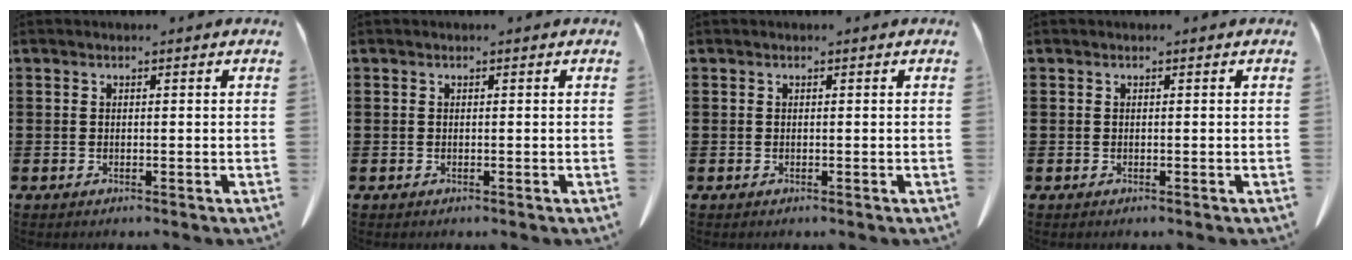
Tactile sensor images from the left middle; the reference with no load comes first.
{"total": 0.0}
{"total": 0.0}
{"total": 0.0}